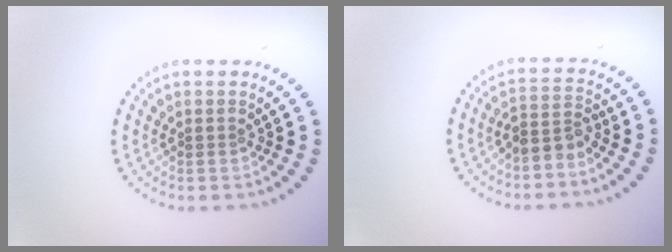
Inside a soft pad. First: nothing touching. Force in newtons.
{"total": 2.3, "press": 1.8, "slide": 1.5}